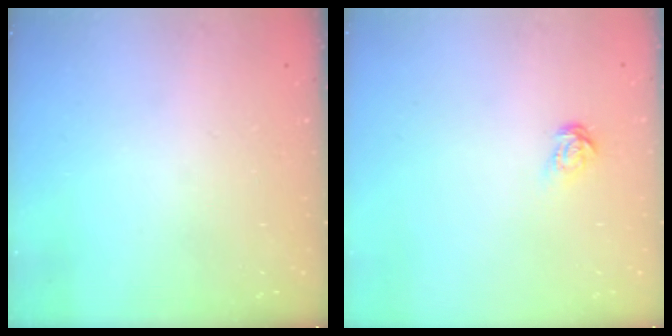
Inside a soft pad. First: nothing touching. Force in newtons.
{"total": 4.0, "press": 3.9, "slide": 0.4}